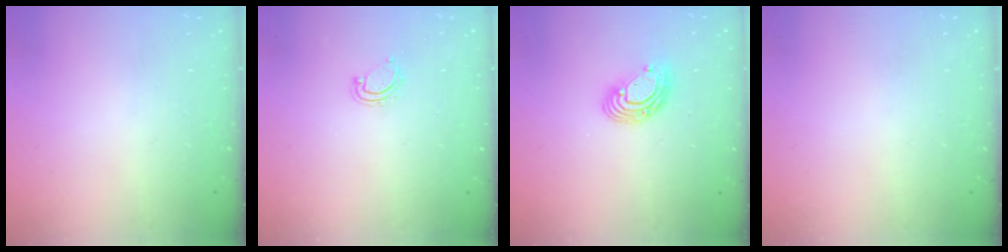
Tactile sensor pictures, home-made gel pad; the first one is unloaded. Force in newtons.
{"total": 4.5, "press": 4.4, "slide": 0.4}
{"total": 9.2, "press": 9.1, "slide": 1.6}
{"total": 0.0}